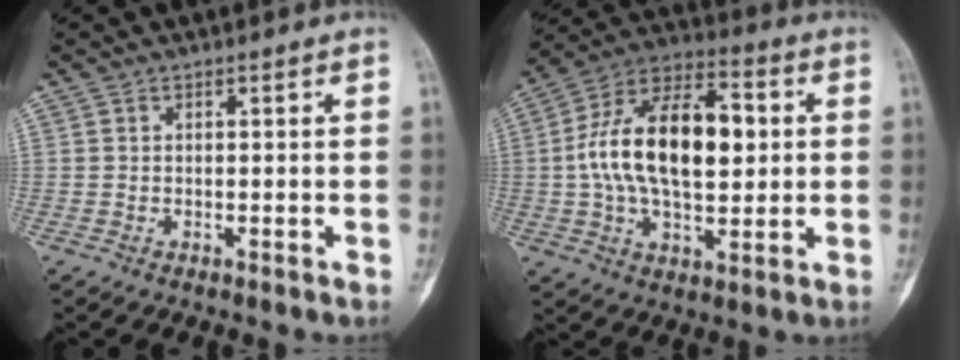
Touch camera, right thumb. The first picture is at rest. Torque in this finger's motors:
{"motor_torque": [0.48, 0.76, 1.88, -0.06, 0.55]}